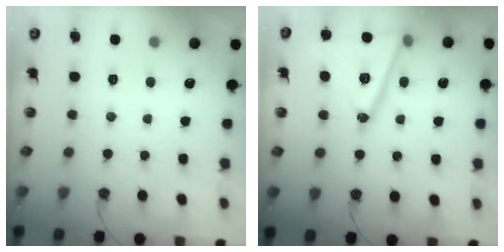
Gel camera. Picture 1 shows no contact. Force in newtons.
{"total": 17.6, "press": 17.3, "slide": 3.4}